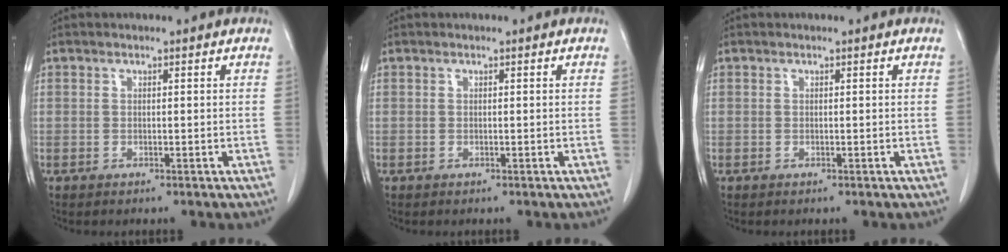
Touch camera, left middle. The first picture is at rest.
{"total": 0.0}
{"total": 0.0}